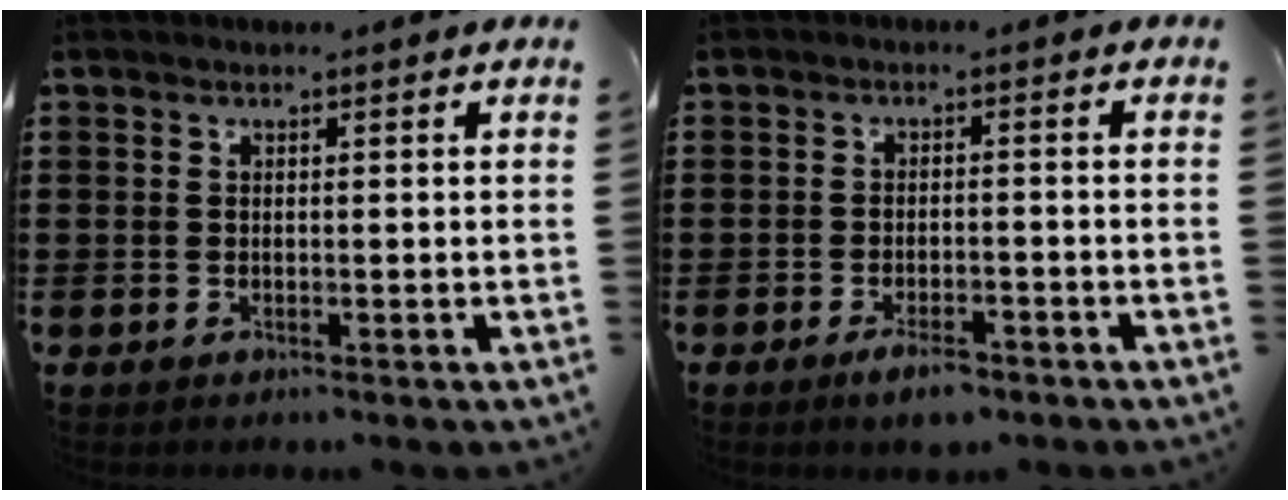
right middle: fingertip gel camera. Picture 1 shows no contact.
{"total": 3.1, "force": [-2.3, 0.9, 1.9], "torque": [-0.038, 0.002, -0.044]}